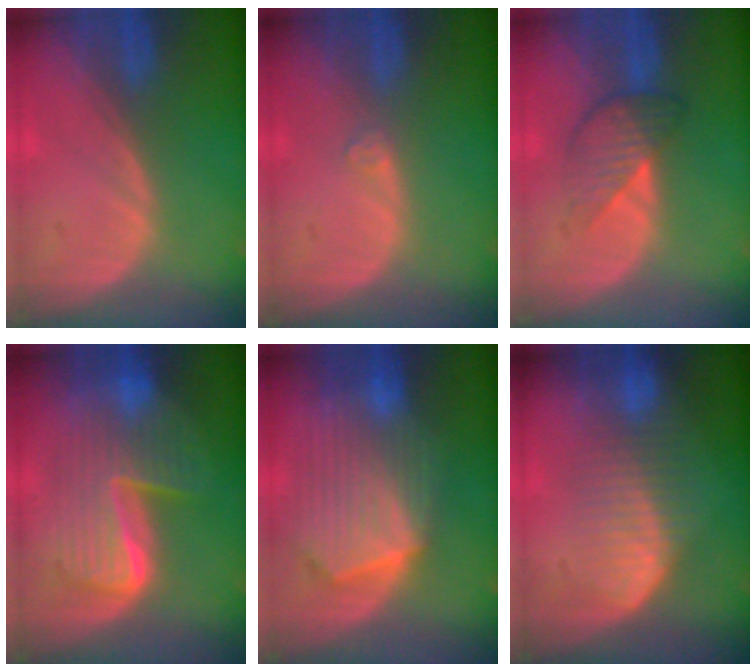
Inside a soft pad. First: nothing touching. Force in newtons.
{"total": 0.9, "press": 0.8, "slide": 0.2}
{"total": 4.6, "press": 4.6, "slide": 0.1}
{"total": 9.9, "press": 9.9, "slide": 1.0}
{"total": 10.6, "press": 9.2, "slide": 5.2}
{"total": 6.8, "press": 6.7, "slide": 1.4}